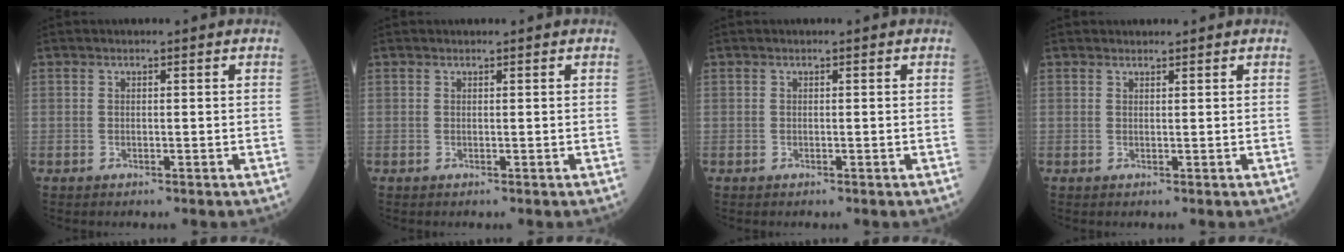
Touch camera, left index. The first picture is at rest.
{"total": 0.0}
{"total": 0.0}
{"total": 0.9, "force": [0.9, 0.3, 0.0], "torque": [-0.007, 0.004, 0.015]}